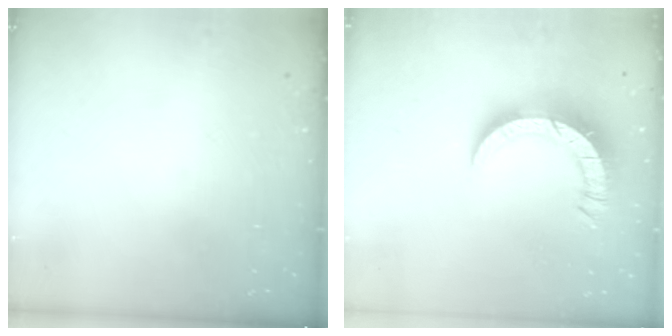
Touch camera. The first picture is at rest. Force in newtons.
{"total": 10.0, "press": 9.9, "slide": 1.2}